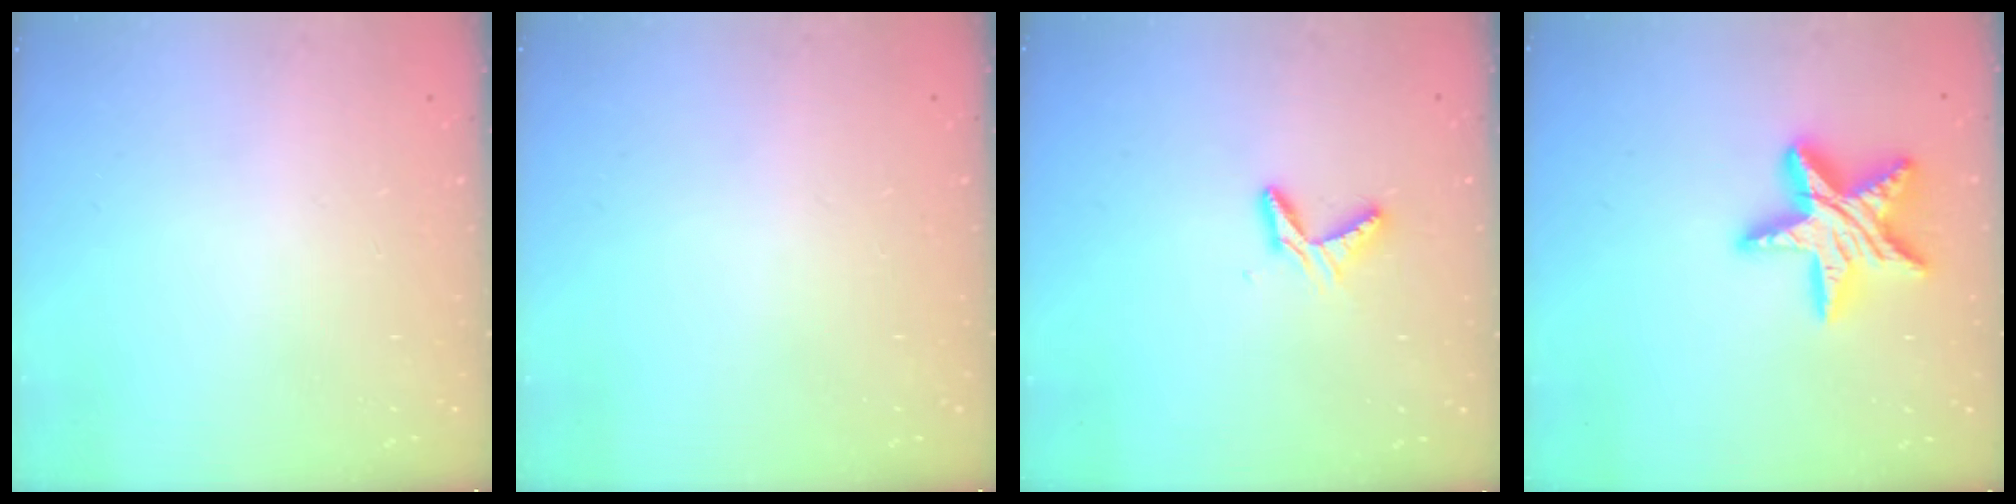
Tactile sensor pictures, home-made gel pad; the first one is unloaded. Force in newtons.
{"total": 0.0}
{"total": 5.1, "press": 5.1, "slide": 0.4}
{"total": 16.3, "press": 16.2, "slide": 1.1}